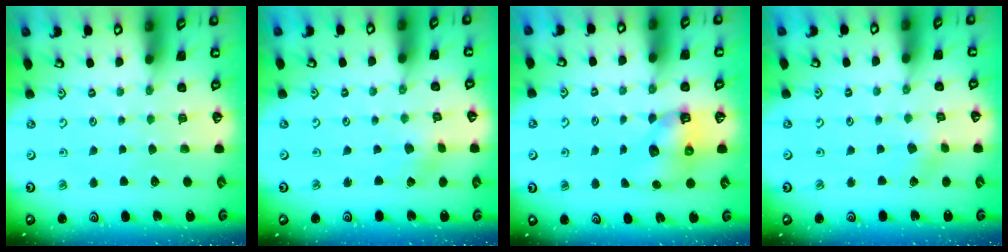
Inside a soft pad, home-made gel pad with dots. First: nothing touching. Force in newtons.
{"total": 0.5, "press": 0.5, "slide": 0.1}
{"total": 6.9, "press": 6.8, "slide": 1.0}
{"total": 2.4, "press": 2.2, "slide": 0.9}